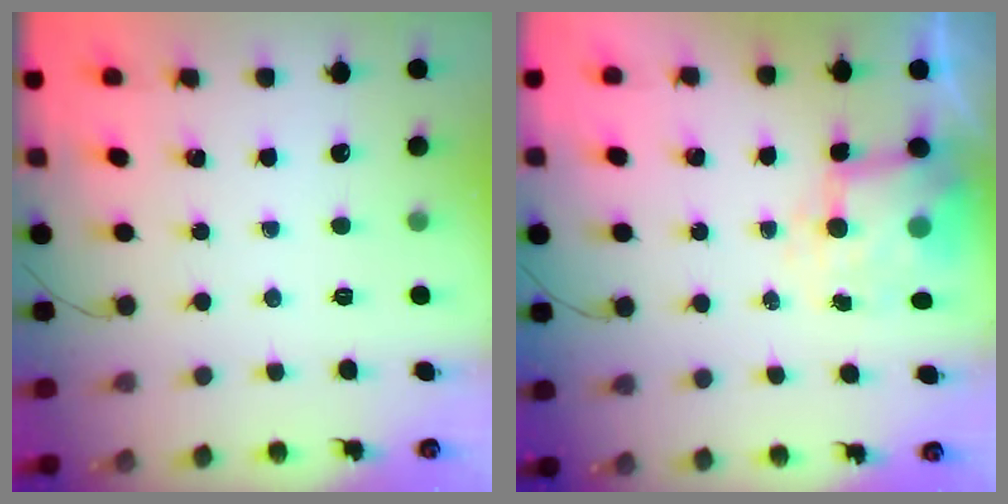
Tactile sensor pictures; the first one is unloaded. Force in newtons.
{"total": 6.2, "press": 6.2, "slide": 0.5}